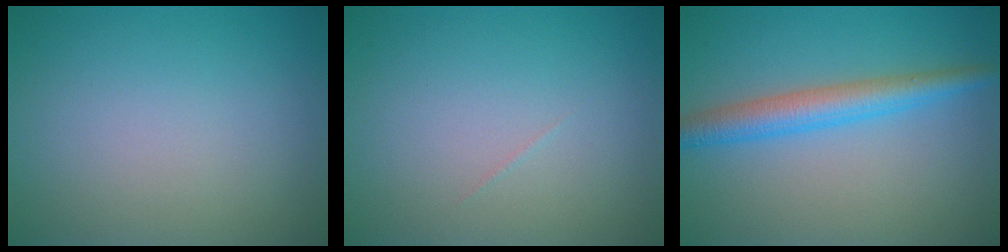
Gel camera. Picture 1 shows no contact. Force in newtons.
{"total": 0.0}
{"total": 4.0, "press": 4.0, "slide": 0.2}